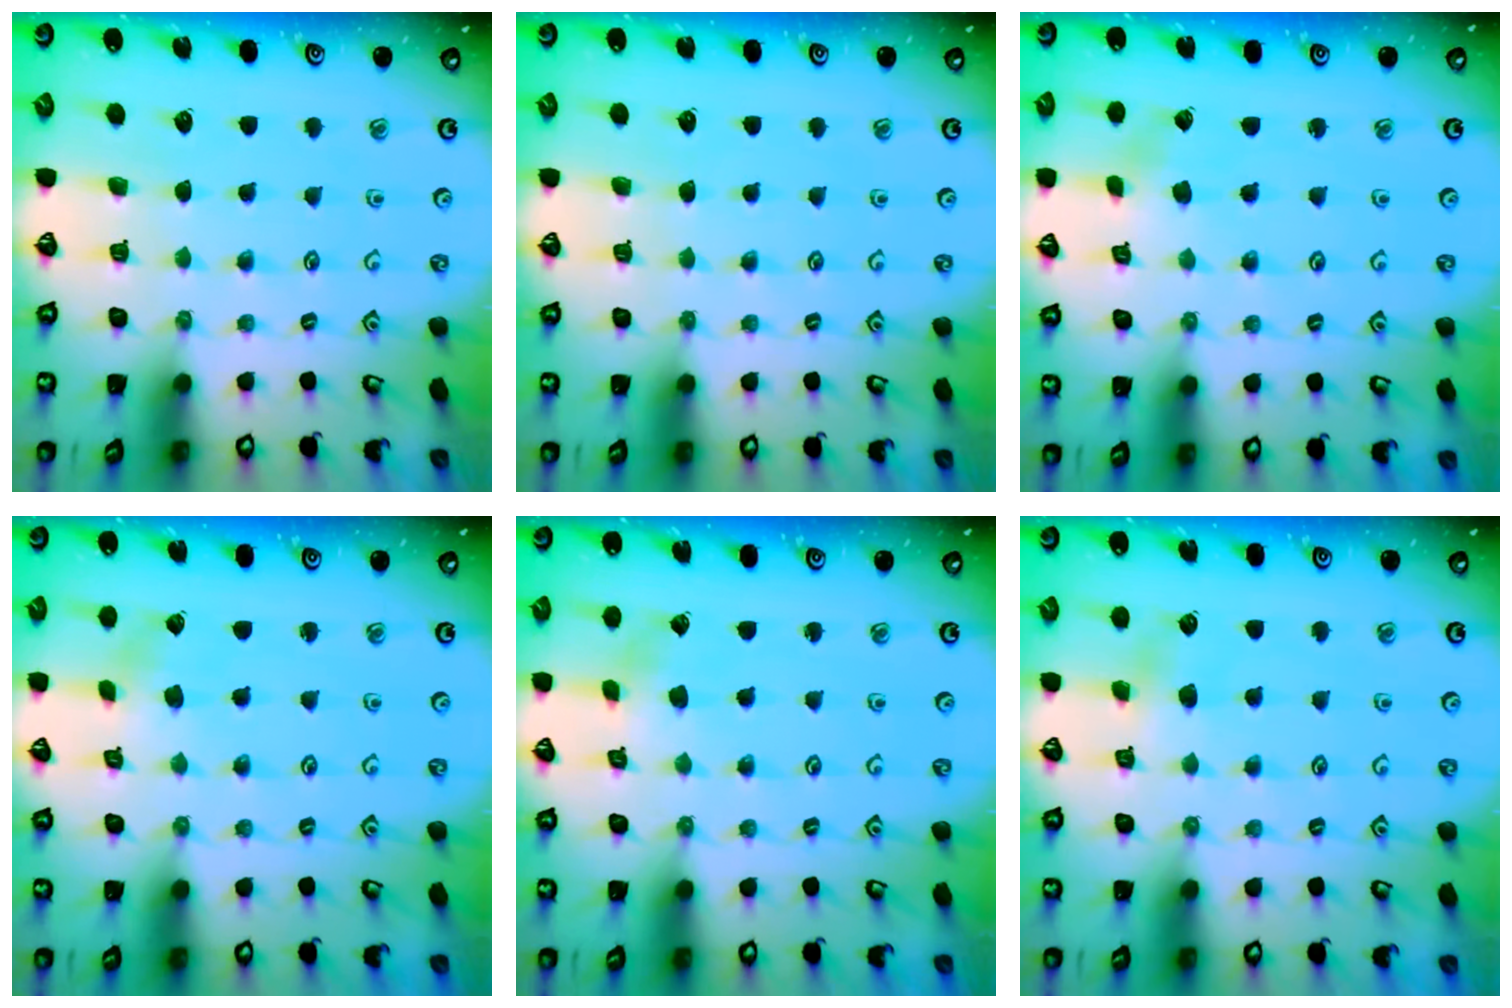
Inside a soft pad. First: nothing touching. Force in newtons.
{"total": 0.0}
{"total": 1.4, "press": 1.4, "slide": 0.2}
{"total": 1.5, "press": 1.5, "slide": 0.1}
{"total": 1.5, "press": 1.5, "slide": 0.2}
{"total": 3.9, "press": 3.9, "slide": 0.3}